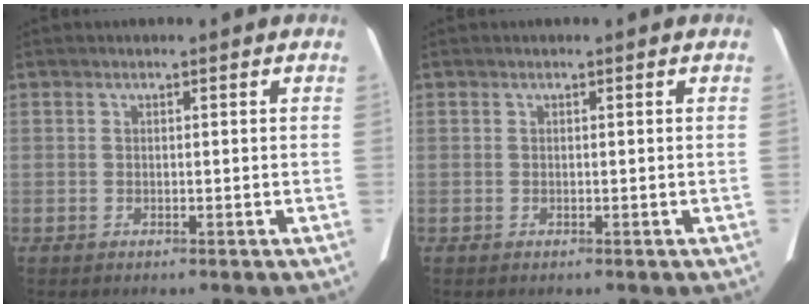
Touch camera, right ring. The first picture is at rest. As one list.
[{"total": 0.0}]